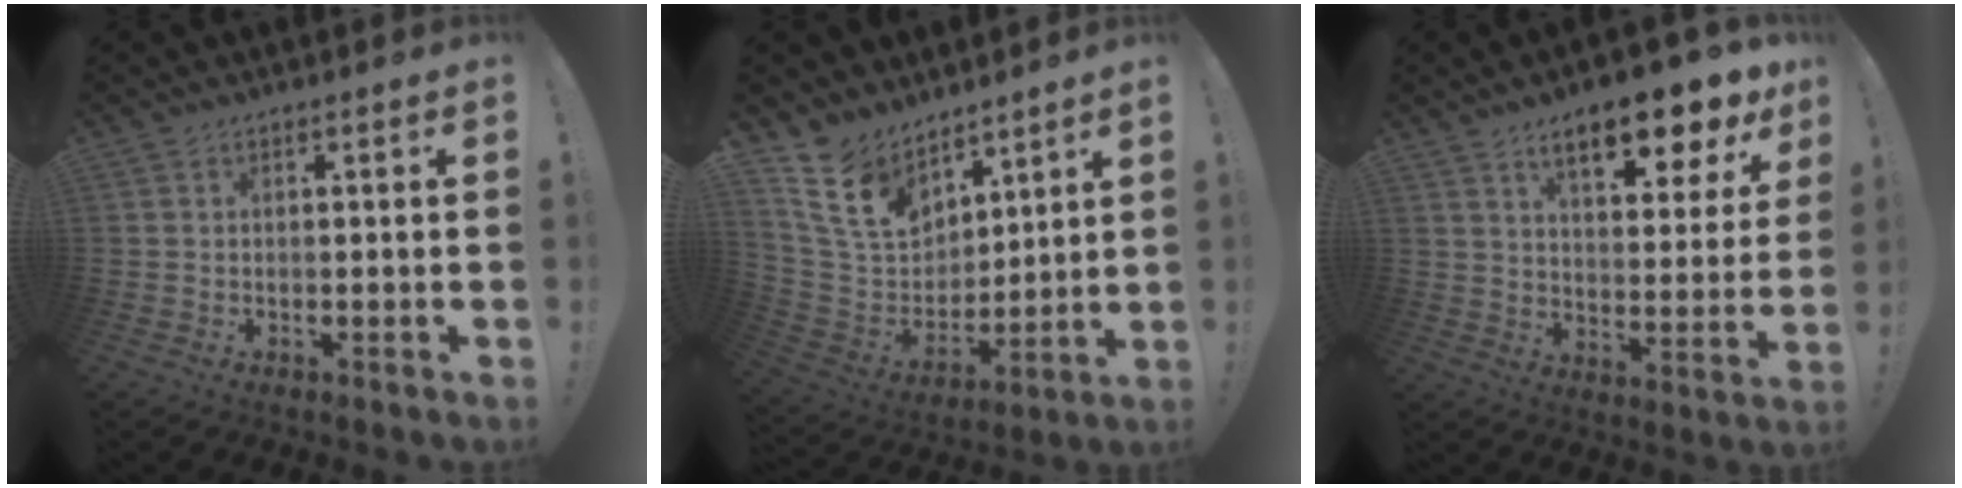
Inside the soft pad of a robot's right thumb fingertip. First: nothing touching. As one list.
[{"total": 14.5, "force": [10.1, 8.6, 5.9], "torque": [-0.132, -0.062, 0.199]}, {"total": 13.9, "force": [8.9, 4.1, 9.8], "torque": [-0.139, -0.059, 0.140]}]